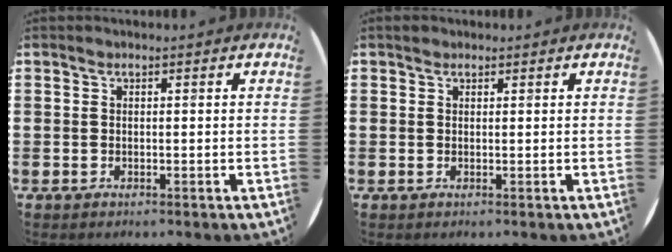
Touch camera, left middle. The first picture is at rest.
{"total": 0.6, "force": [0.5, 0.3, 0.0], "torque": [0.008, 0.000, 0.009]}